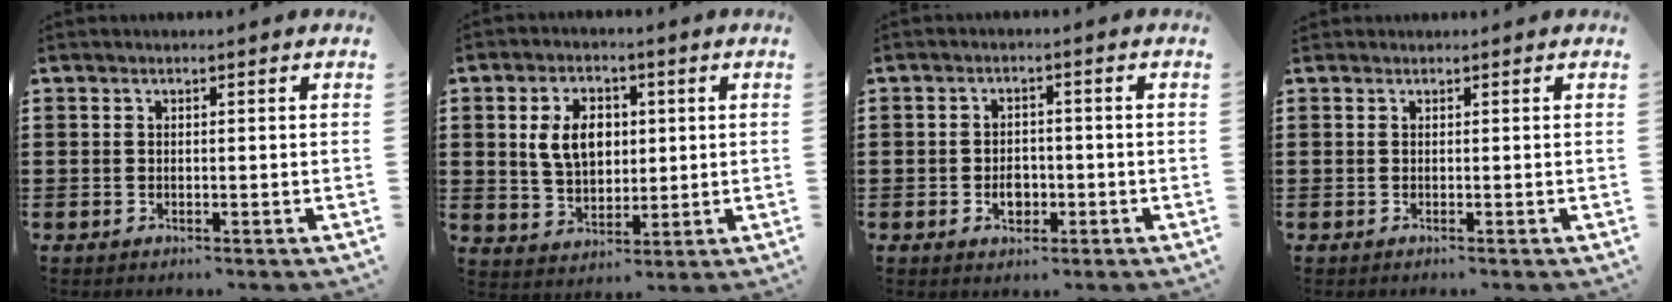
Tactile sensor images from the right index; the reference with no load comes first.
{"total": 6.9, "force": [1.4, 4.7, 4.9], "torque": [-0.114, 0.008, 0.017]}
{"total": 3.2, "force": [-1.0, 2.2, 2.0], "torque": [-0.025, -0.003, -0.023]}
{"total": 0.0}